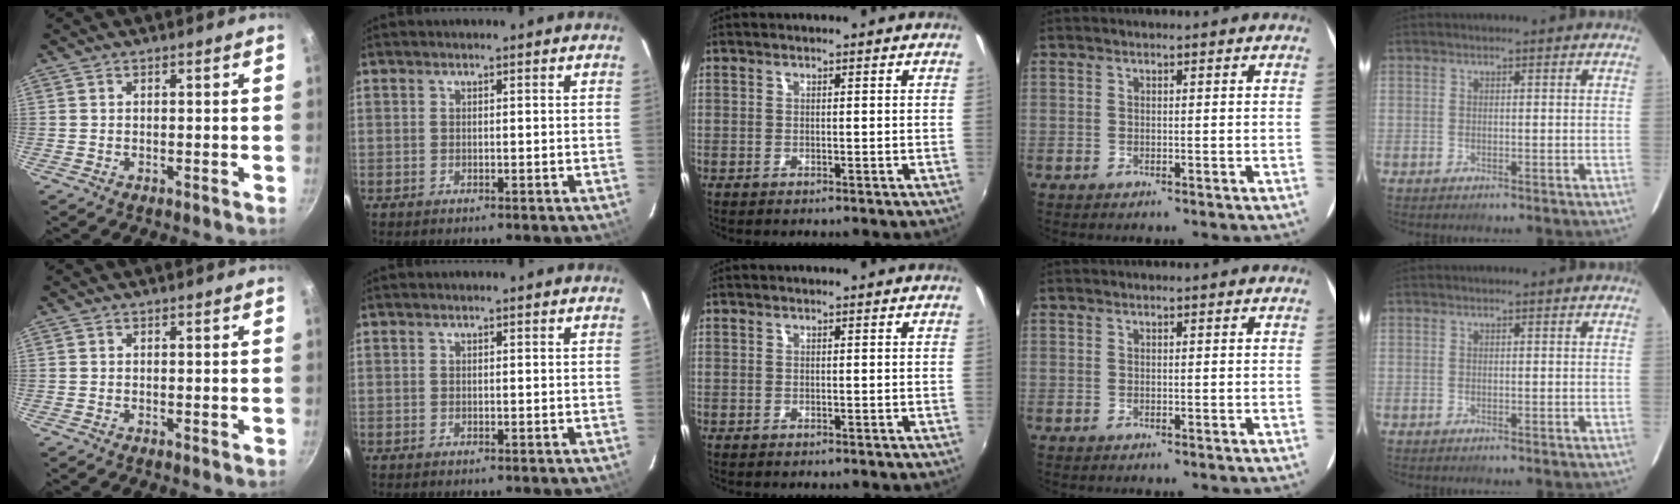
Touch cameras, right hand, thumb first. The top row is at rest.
{}